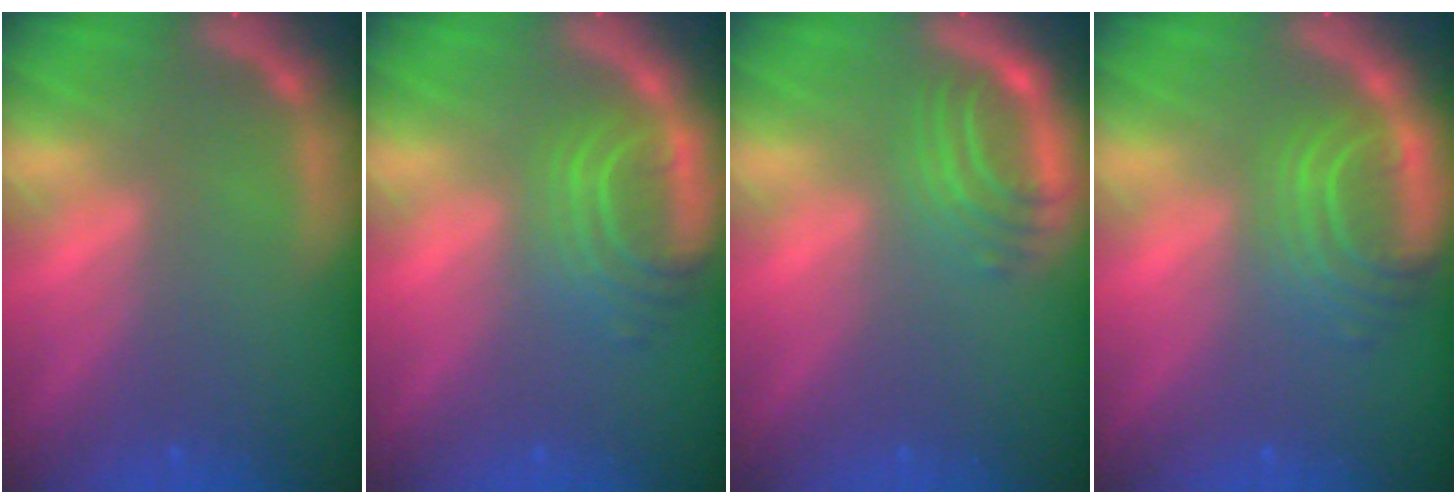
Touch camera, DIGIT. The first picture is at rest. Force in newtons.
{"total": 5.0}
{"total": 4.0}
{"total": 5.5}